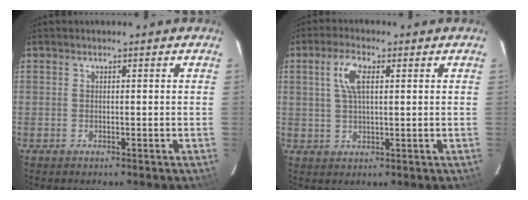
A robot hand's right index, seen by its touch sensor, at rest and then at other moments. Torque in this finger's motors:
{"motor_torque": [0.56, 0.13, 0.43, 0.11]}